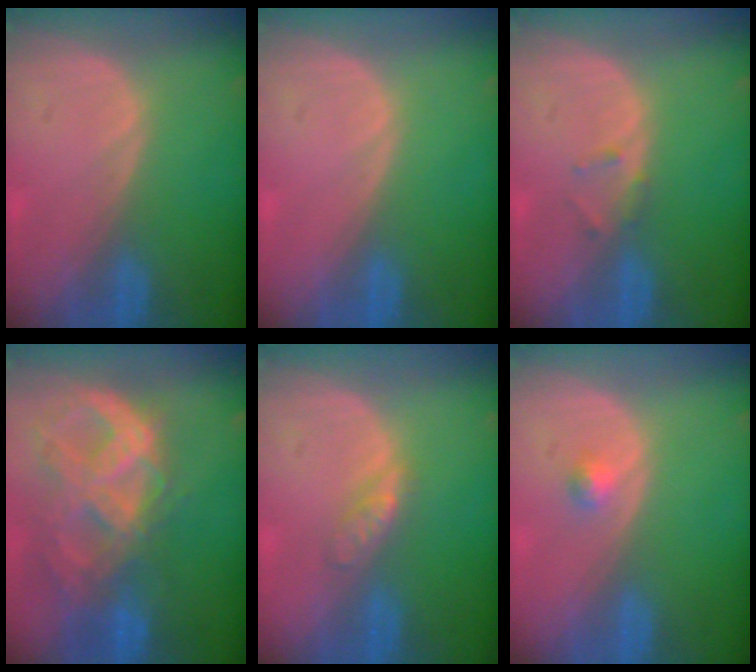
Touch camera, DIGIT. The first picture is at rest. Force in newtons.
{"total": 0.0}
{"total": 1.3, "press": 1.3, "slide": 0.4}
{"total": 10.9, "press": 9.2, "slide": 5.8}
{"total": 2.7, "press": 2.7, "slide": 0.3}
{"total": 1.5, "press": 1.3, "slide": 0.8}